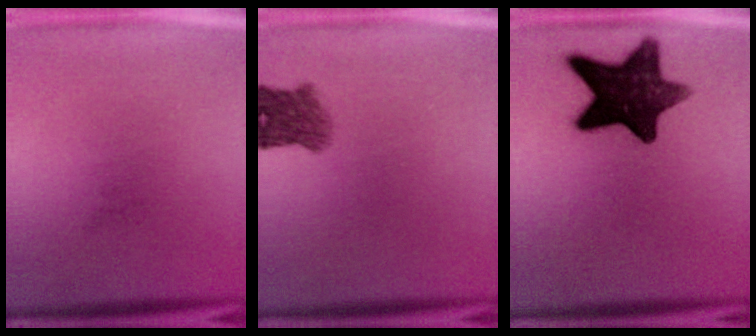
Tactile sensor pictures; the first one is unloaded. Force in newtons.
{"total": 4.3}
{"total": 13.9}